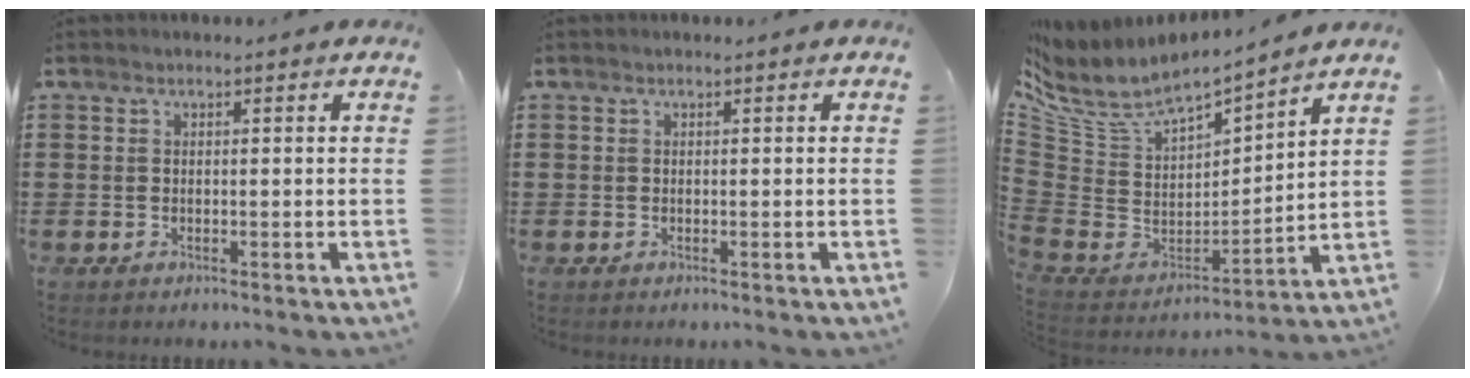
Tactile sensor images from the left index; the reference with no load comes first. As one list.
[{"total": 0.0}, {"total": 5.5, "force": [3.8, 2.4, 3.1], "torque": [-0.081, -0.038, 0.062]}]